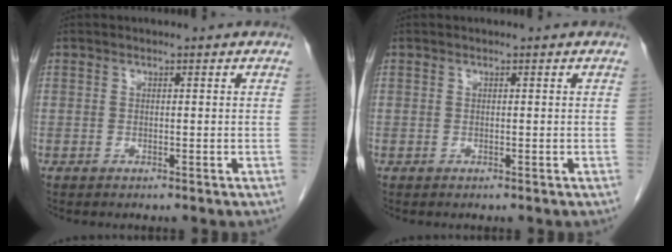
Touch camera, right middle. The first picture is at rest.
{"total": 0.0}